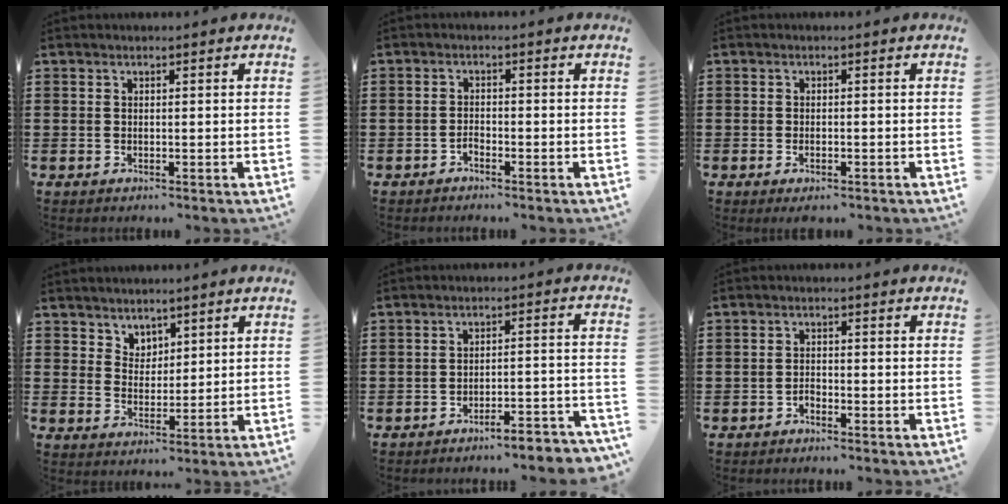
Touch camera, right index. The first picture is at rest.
{"total": 1.2, "force": [-1.1, 0.4, 0.4], "torque": [-0.011, -0.001, -0.021]}
{"total": 1.2, "force": [-0.8, 0.4, 0.8], "torque": [-0.017, -0.002, -0.014]}
{"total": 3.6, "force": [2.9, 2.1, -0.1], "torque": [-0.011, 0.001, 0.055]}
{"total": 4.0, "force": [-3.9, -0.3, 1.1], "torque": [-0.022, -0.008, -0.080]}
{"total": 1.3, "force": [-1.0, 0.6, 0.5], "torque": [-0.013, -0.002, -0.020]}